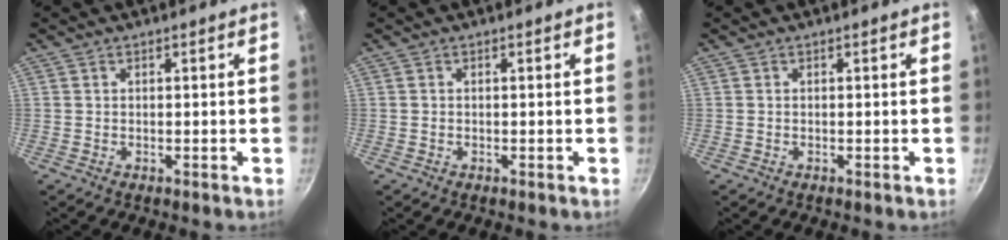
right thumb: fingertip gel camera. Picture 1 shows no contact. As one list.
[{"total": 0.0}, {"total": 0.0}]